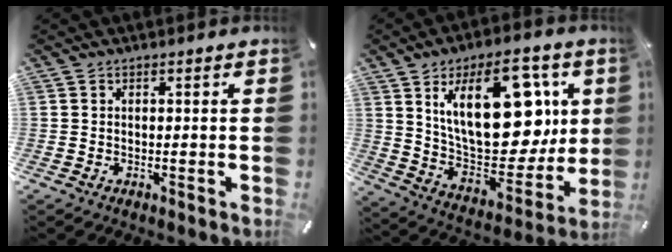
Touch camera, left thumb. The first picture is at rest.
{"total": 24.1, "force": [8.6, 12.8, 18.5], "torque": [-0.310, -0.042, 0.142]}